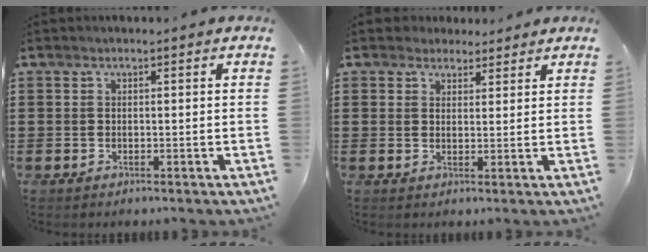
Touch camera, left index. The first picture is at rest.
{"total": 2.8, "force": [2.4, 1.5, 0.0], "torque": [-0.010, 0.008, 0.046]}